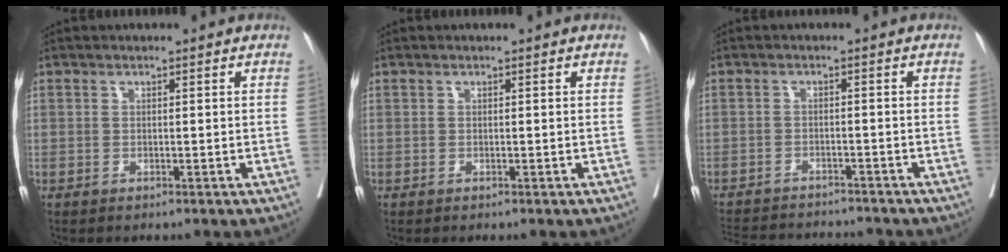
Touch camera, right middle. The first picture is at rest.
{"total": 0.0}
{"total": 12.9, "force": [-12.1, 2.2, 3.9], "torque": [-0.079, -0.002, -0.166]}